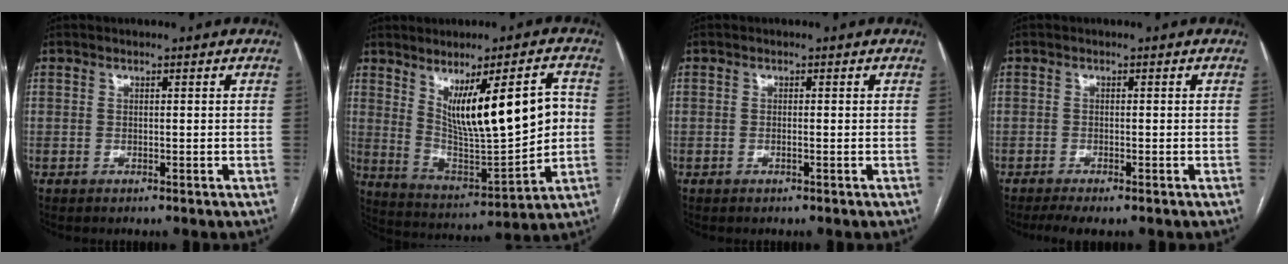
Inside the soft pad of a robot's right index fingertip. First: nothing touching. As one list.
[{"total": 16.0, "force": [3.4, 3.5, 15.3], "torque": [-0.247, -0.003, 0.074]}, {"total": 0.5, "force": [-0.2, 0.0, 0.5], "torque": [-0.009, 0.001, -0.003]}, {"total": 3.5, "force": [-2.6, 0.8, 2.2], "torque": [-0.037, -0.008, -0.039]}]